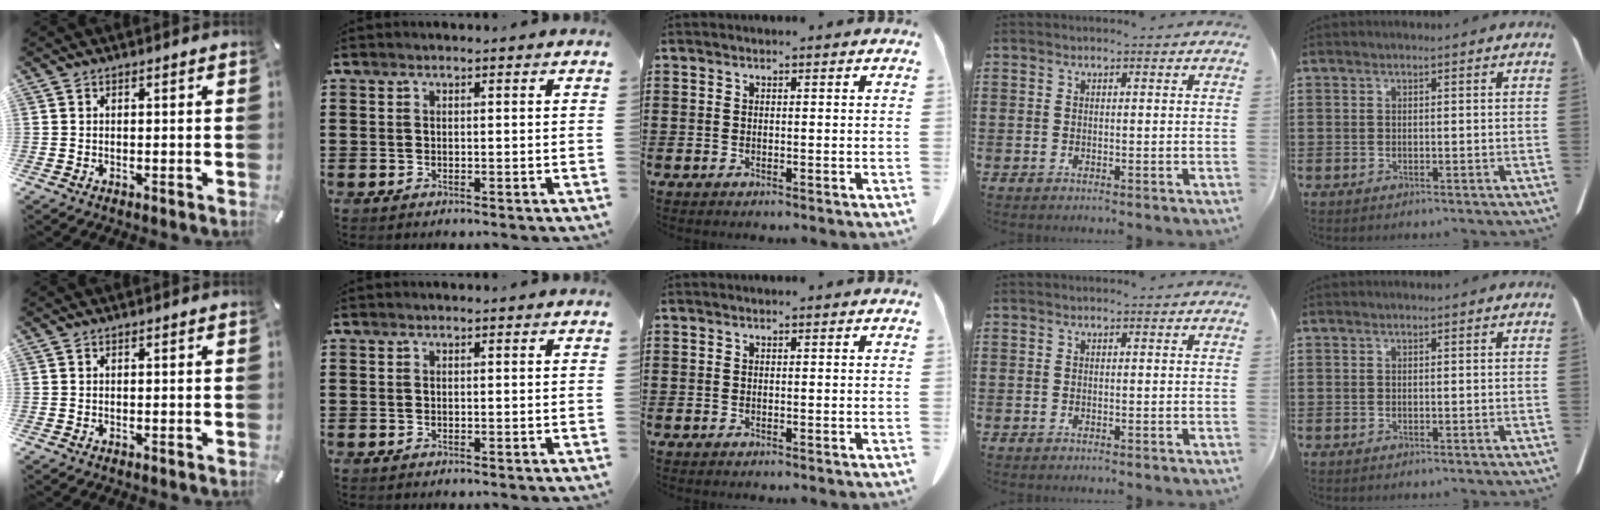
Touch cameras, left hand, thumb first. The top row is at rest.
{}